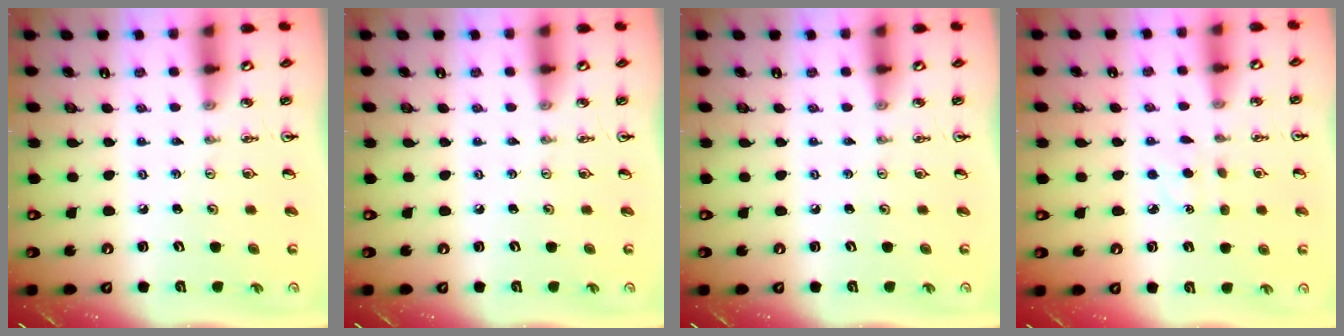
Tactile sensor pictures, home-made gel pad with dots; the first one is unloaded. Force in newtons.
{"total": 0.0}
{"total": 0.0}
{"total": 2.9, "press": 2.8, "slide": 0.5}